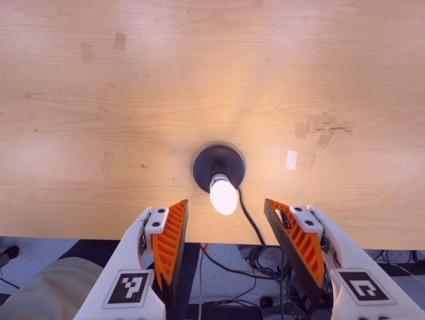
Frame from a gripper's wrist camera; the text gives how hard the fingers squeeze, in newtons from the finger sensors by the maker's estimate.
{"total": 0.0}